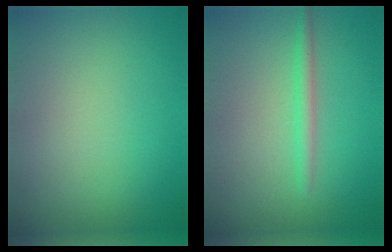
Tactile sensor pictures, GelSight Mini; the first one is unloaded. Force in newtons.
{"total": 1.6, "press": 1.6, "slide": 0.0}